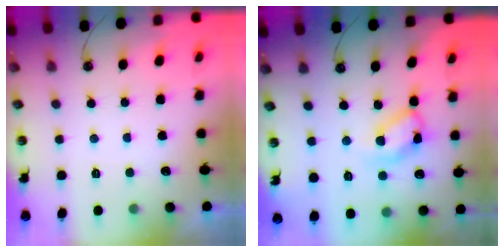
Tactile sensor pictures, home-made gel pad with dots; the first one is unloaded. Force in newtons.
{"total": 14.9, "press": 14.9, "slide": 1.2}